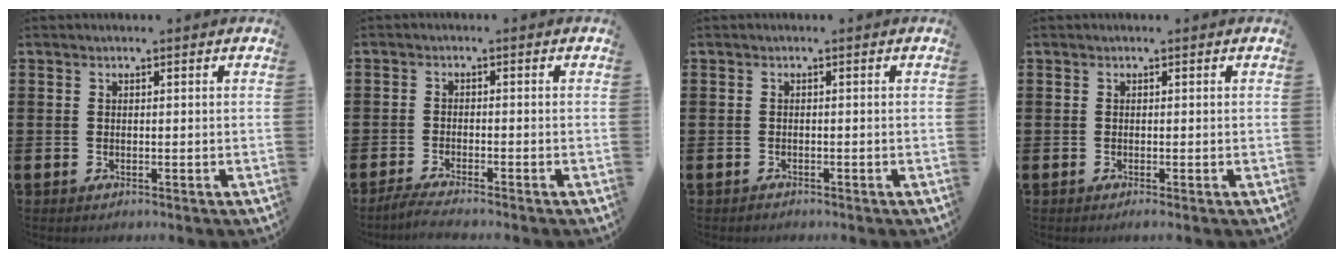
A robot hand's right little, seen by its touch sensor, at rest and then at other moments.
{"total": 1.9, "force": [-1.7, -0.1, 0.9], "torque": [-0.015, 0.003, -0.032]}
{"total": 0.5, "force": [-0.5, 0.1, -0.1], "torque": [0.000, 0.000, -0.011]}
{"total": 0.0}